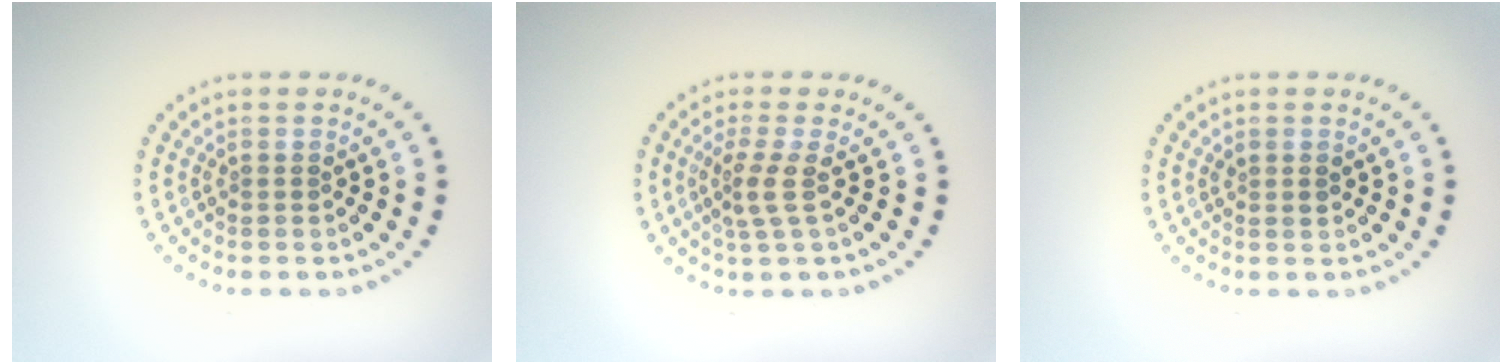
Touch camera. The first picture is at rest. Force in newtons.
{"total": 2.3, "press": 1.6, "slide": 1.7}
{"total": 0.8, "press": 0.7, "slide": 0.3}